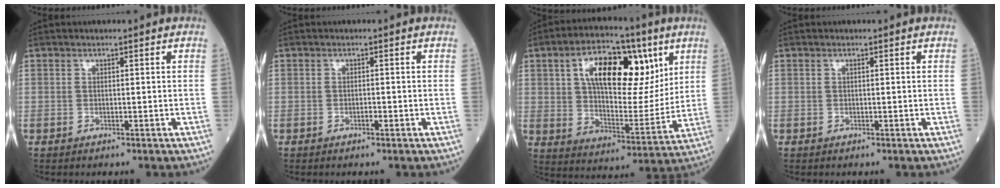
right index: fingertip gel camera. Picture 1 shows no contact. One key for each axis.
{"total": 0.6, "fx": -0.3, "fy": 0.2, "fz": 0.5, "tx": -0.010, "ty": 0.001, "tz": -0.006}
{"total": 18.4, "fx": 7.4, "fy": 8.1, "fz": 14.8, "tx": -0.240, "ty": 0.018, "tz": 0.121}
{"total": 0.0}